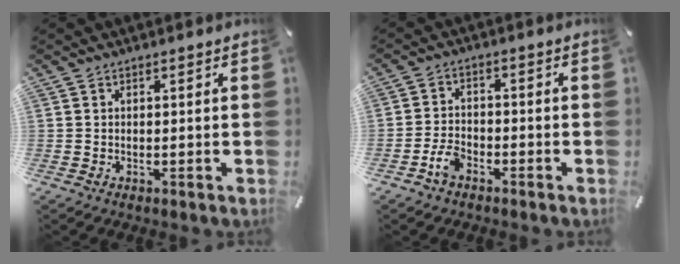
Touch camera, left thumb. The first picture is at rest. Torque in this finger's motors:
{"motor_torque": [0.25, 0.39, 0.05, 0.01, 0.02]}